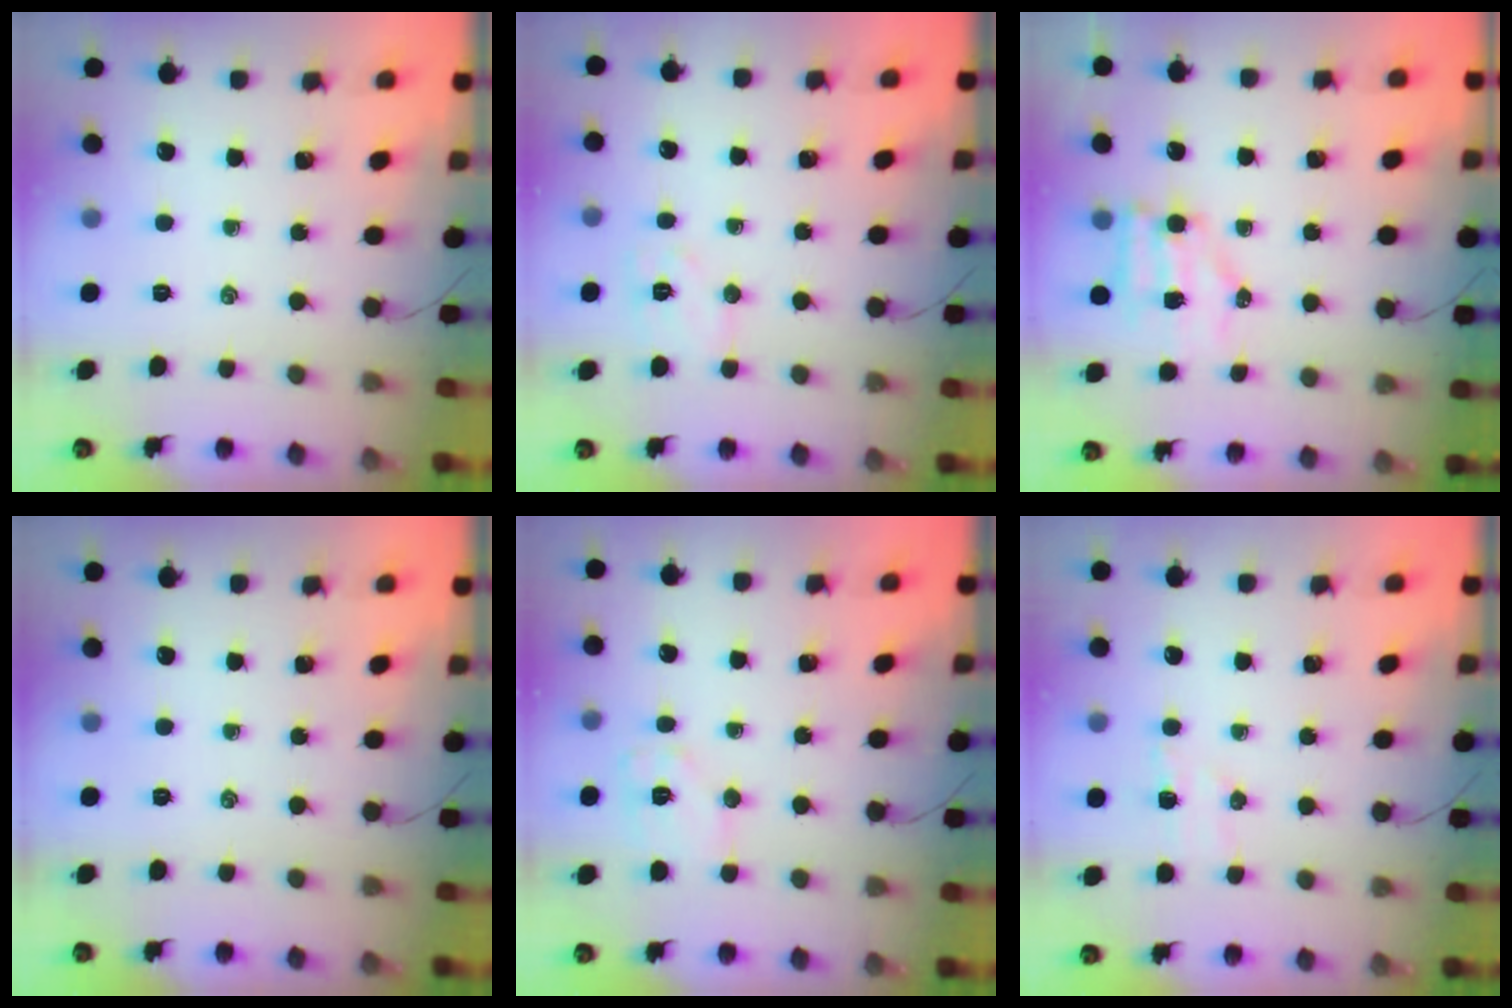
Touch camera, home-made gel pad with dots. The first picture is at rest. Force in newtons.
{"total": 6.8, "press": 6.7, "slide": 0.9}
{"total": 5.1, "press": 5.0, "slide": 0.8}
{"total": 0.0}
{"total": 8.0, "press": 8.0, "slide": 0.7}
{"total": 4.8, "press": 4.6, "slide": 1.3}